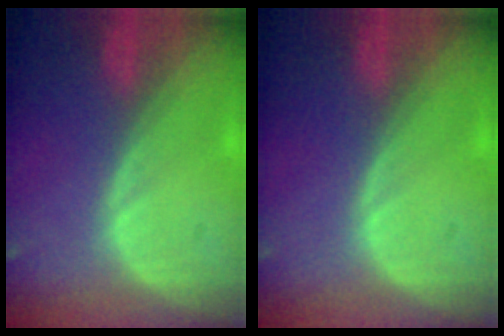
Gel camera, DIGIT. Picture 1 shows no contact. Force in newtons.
{"total": 0.0}